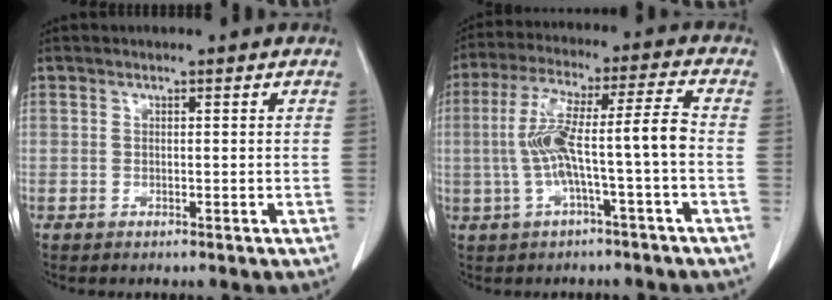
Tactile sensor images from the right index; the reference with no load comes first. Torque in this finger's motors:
{"motor_torque": [1.54, -0.05, 0.76, 0.21]}